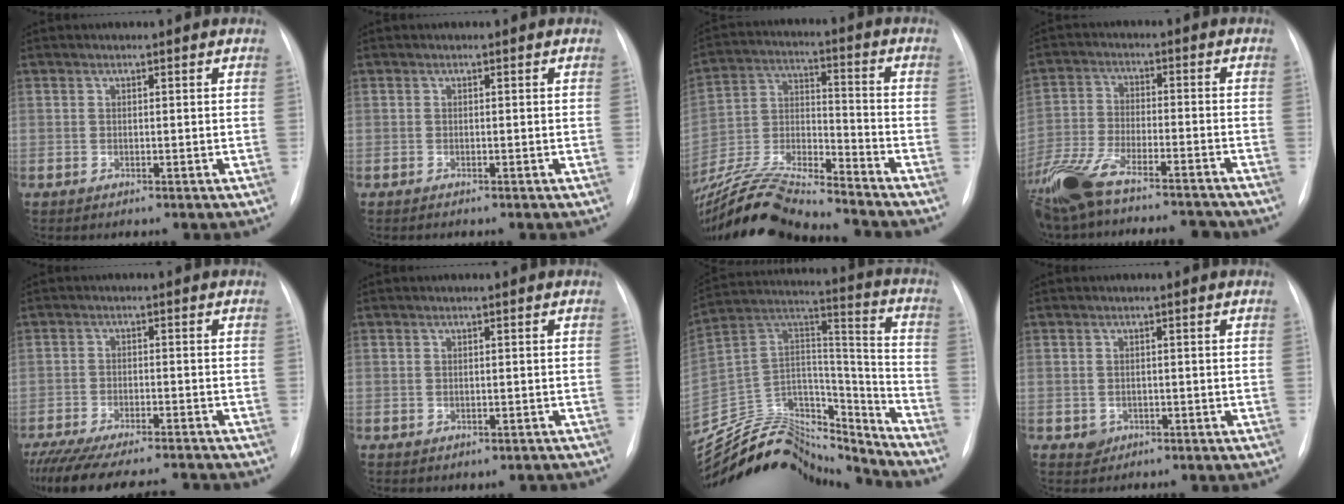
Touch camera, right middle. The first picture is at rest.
{"total": 0.0}
{"total": 17.8, "force": [-16.7, 0.3, 6.1], "torque": [-0.133, 0.001, -0.301]}
{"total": 17.8, "force": [-14.8, 4.0, 9.1], "torque": [-0.208, -0.011, -0.248]}
{"total": 16.3, "force": [-14.6, 2.3, 6.9], "torque": [-0.145, -0.025, -0.210]}
{"total": 1.5, "force": [-0.8, 1.1, 0.6], "torque": [-0.010, 0.009, -0.001]}
{"total": 22.5, "force": [-21.1, 6.3, 4.7], "torque": [-0.104, 0.059, -0.344]}
{"total": 2.0, "force": [-0.7, 1.8, 0.4], "torque": [-0.004, 0.004, -0.004]}